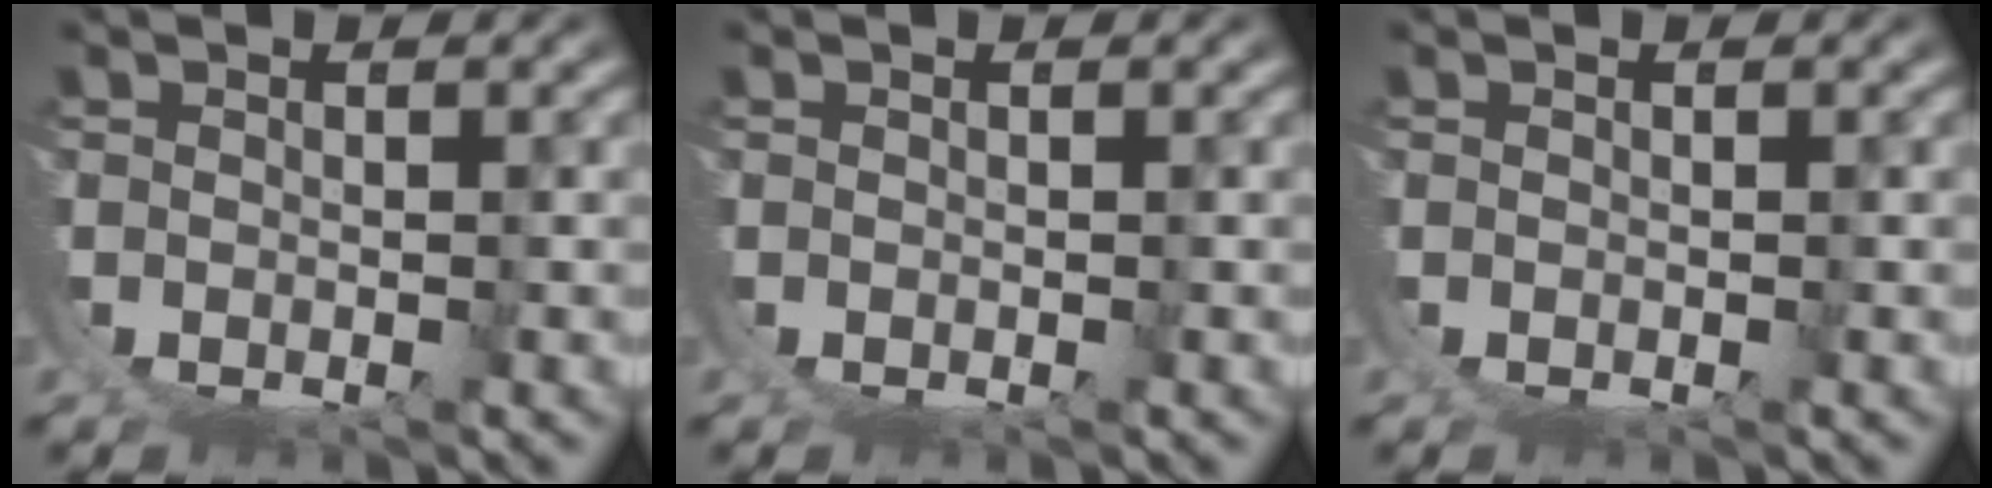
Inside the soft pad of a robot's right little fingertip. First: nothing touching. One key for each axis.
{"total": 0.0}
{"total": 0.0}